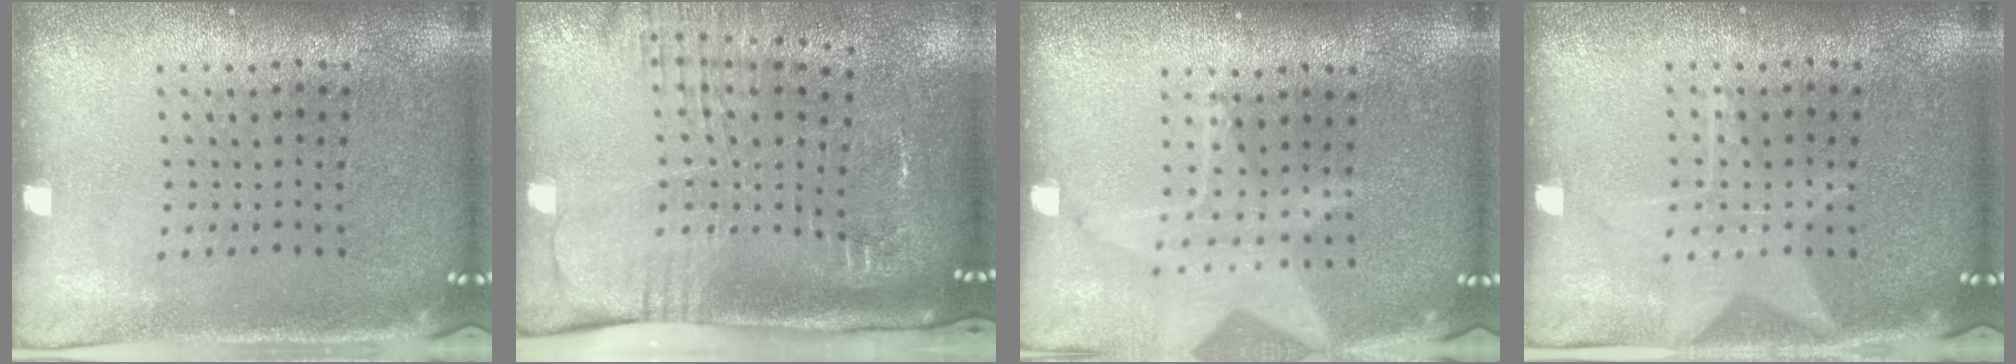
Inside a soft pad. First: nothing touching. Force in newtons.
{"total": 2.7, "press": 2.0, "slide": 1.8}
{"total": 1.8, "press": 1.5, "slide": 1.1}
{"total": 1.8, "press": 1.8, "slide": 0.3}